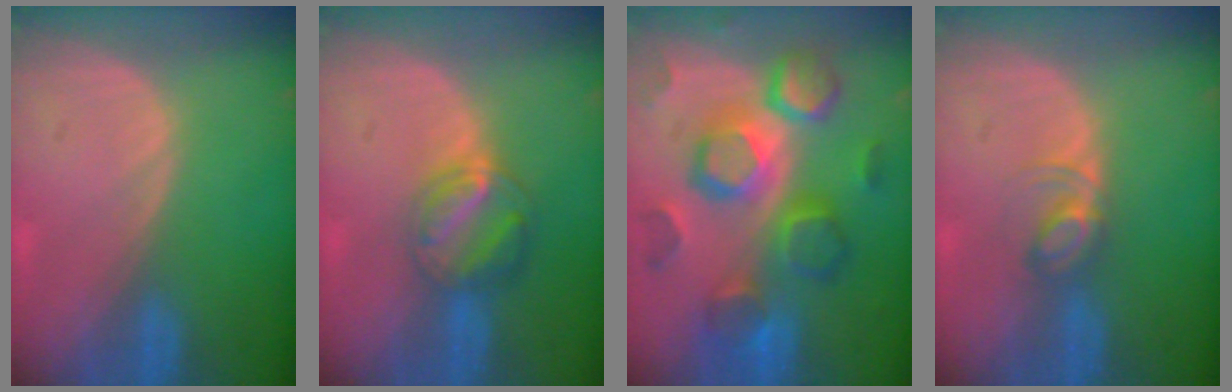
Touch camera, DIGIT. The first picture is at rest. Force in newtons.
{"total": 6.4, "press": 5.7, "slide": 2.9}
{"total": 12.2, "press": 12.1, "slide": 0.9}
{"total": 3.7, "press": 3.7, "slide": 0.3}